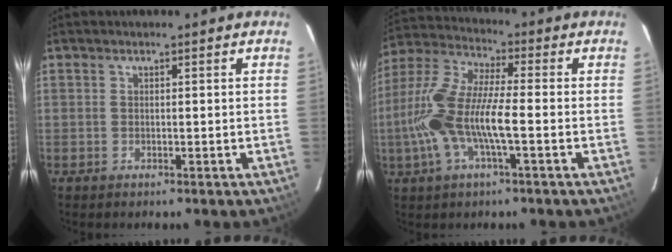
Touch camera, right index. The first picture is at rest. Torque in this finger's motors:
{"motor_torque": [1.29, -0.85, 0.59, 0.21]}